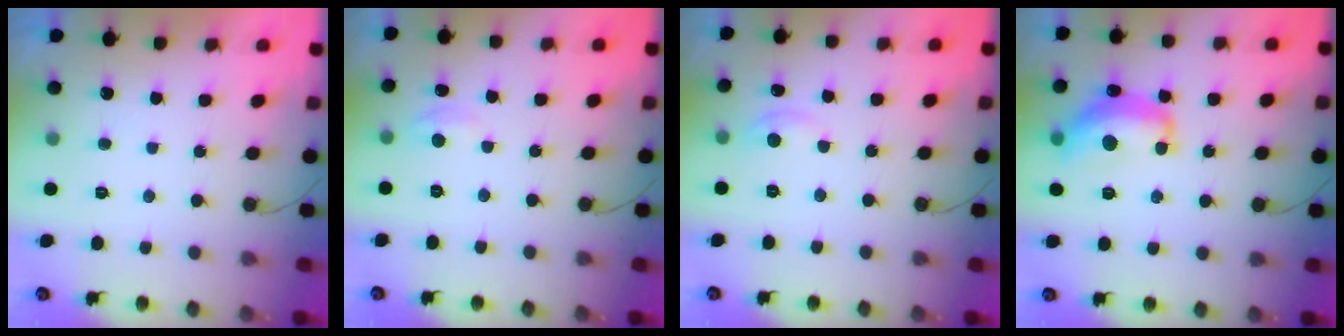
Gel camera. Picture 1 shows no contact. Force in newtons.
{"total": 3.2, "press": 3.1, "slide": 0.4}
{"total": 3.3, "press": 3.3, "slide": 0.4}
{"total": 13.6, "press": 13.5, "slide": 0.8}